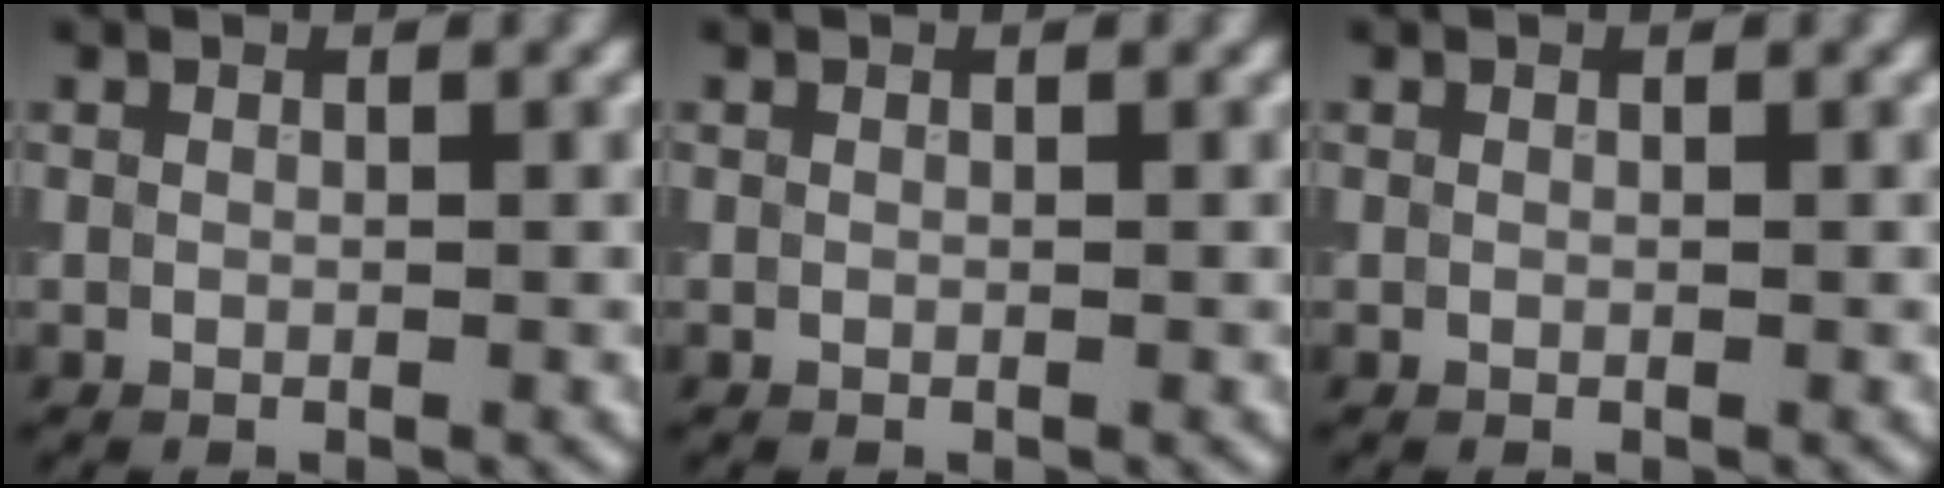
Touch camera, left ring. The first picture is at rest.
{"total": 0.0}
{"total": 0.0}